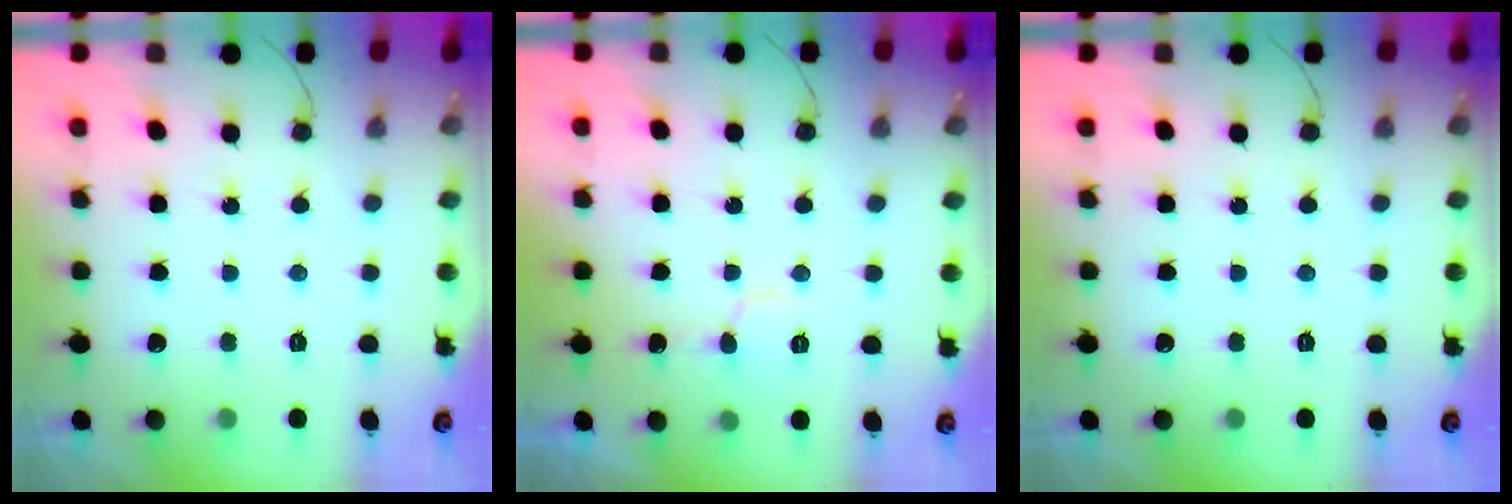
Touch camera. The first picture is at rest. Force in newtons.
{"total": 5.8, "press": 5.7, "slide": 0.6}
{"total": 0.0}